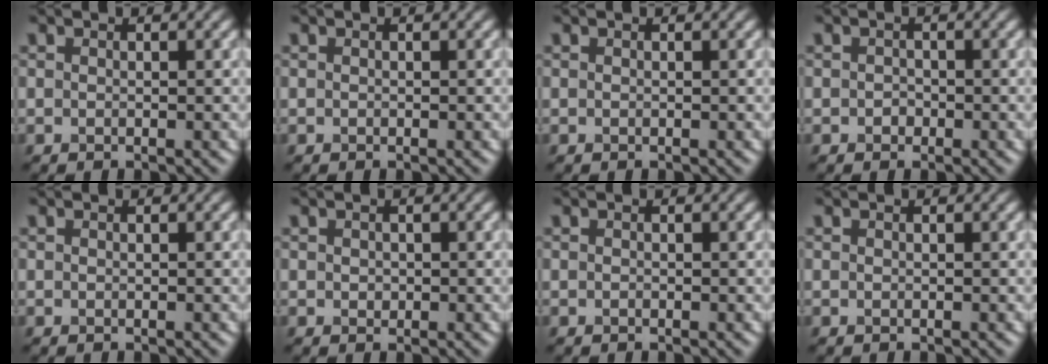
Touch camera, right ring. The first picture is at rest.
{"total": 0.0}
{"total": 0.0}
{"total": 0.8, "force": [-0.2, 0.7, 0.3], "torque": [-0.003, -0.004, -0.006]}
{"total": 0.0}
{"total": 0.6, "force": [0.0, 0.5, 0.2], "torque": [-0.002, -0.003, 0.001]}
{"total": 0.0}
{"total": 0.0}